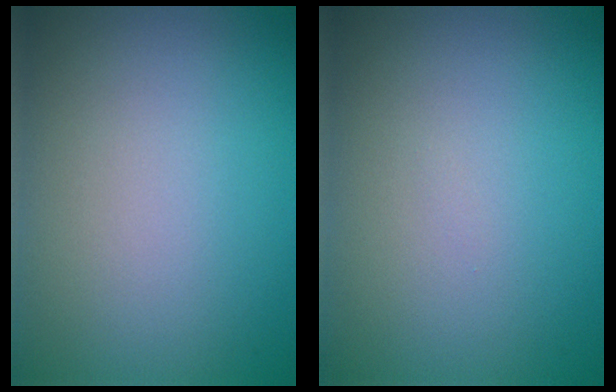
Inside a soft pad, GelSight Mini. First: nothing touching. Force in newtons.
{"total": 0.0}